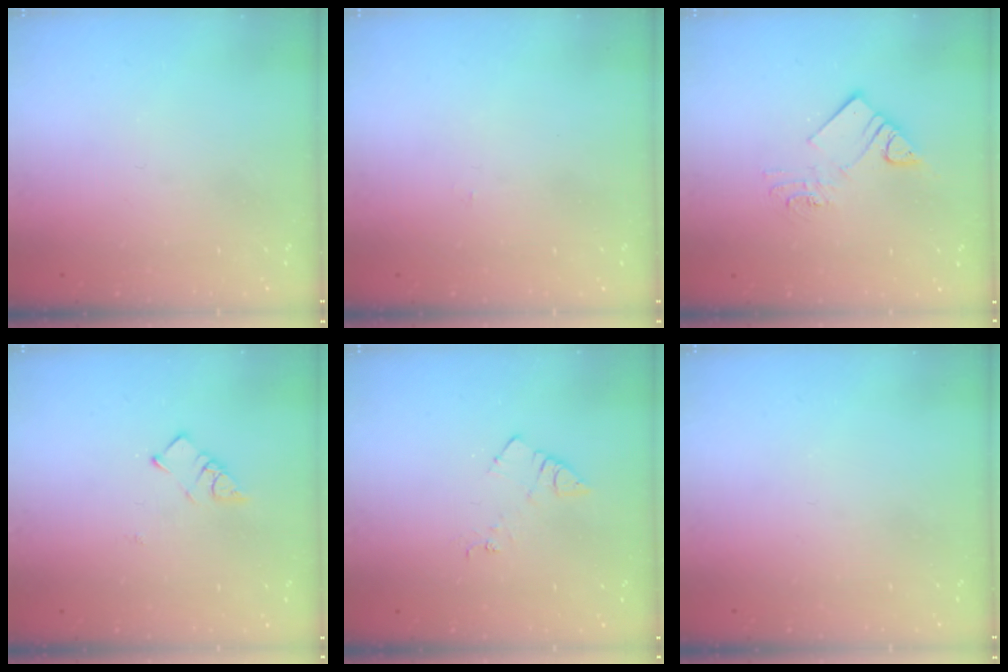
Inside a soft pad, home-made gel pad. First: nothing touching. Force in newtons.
{"total": 2.2, "press": 2.2, "slide": 0.3}
{"total": 9.1, "press": 9.1, "slide": 0.5}
{"total": 3.7, "press": 3.7, "slide": 0.4}
{"total": 6.2, "press": 6.2, "slide": 0.6}
{"total": 0.0}